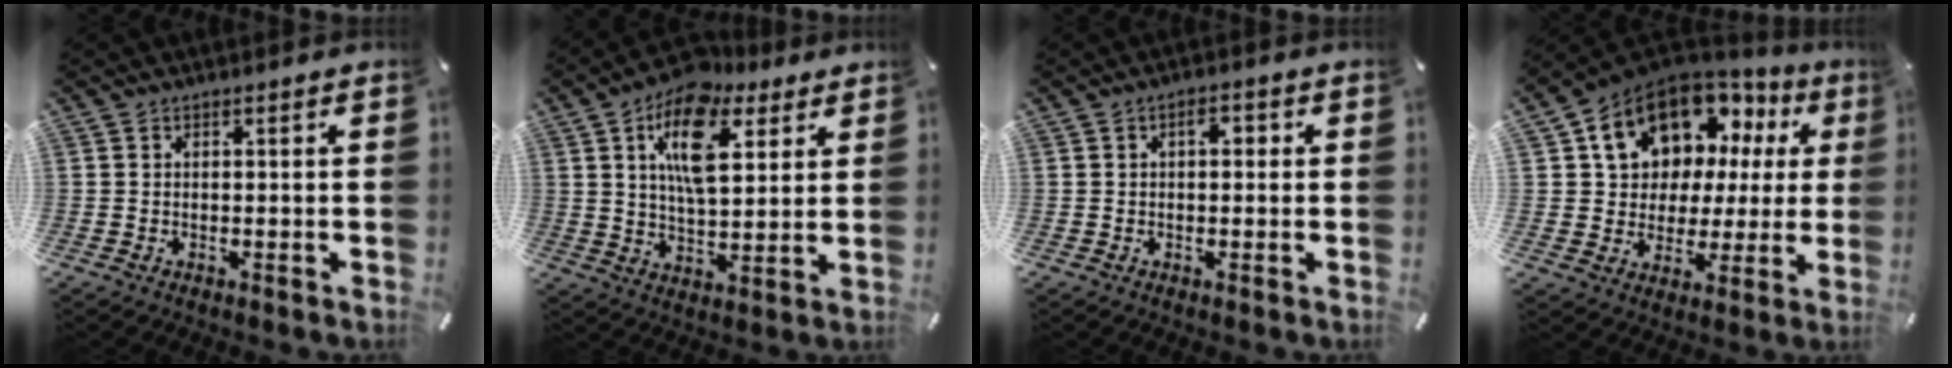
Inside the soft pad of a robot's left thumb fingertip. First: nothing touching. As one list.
[{"total": 16.0, "force": [7.4, 8.5, 11.4], "torque": [-0.207, -0.015, 0.124]}, {"total": 2.8, "force": [0.5, 1.5, 2.3], "torque": [-0.032, 0.006, 0.001]}, {"total": 15.7, "force": [9.1, 10.7, 7.0], "torque": [-0.136, -0.052, 0.170]}]